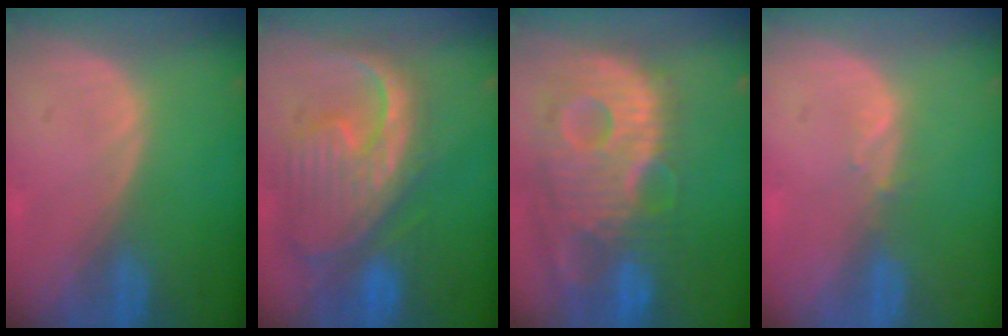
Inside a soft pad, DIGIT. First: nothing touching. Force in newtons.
{"total": 12.7, "press": 10.9, "slide": 6.5}
{"total": 13.8, "press": 12.0, "slide": 6.8}
{"total": 1.1, "press": 1.0, "slide": 0.4}